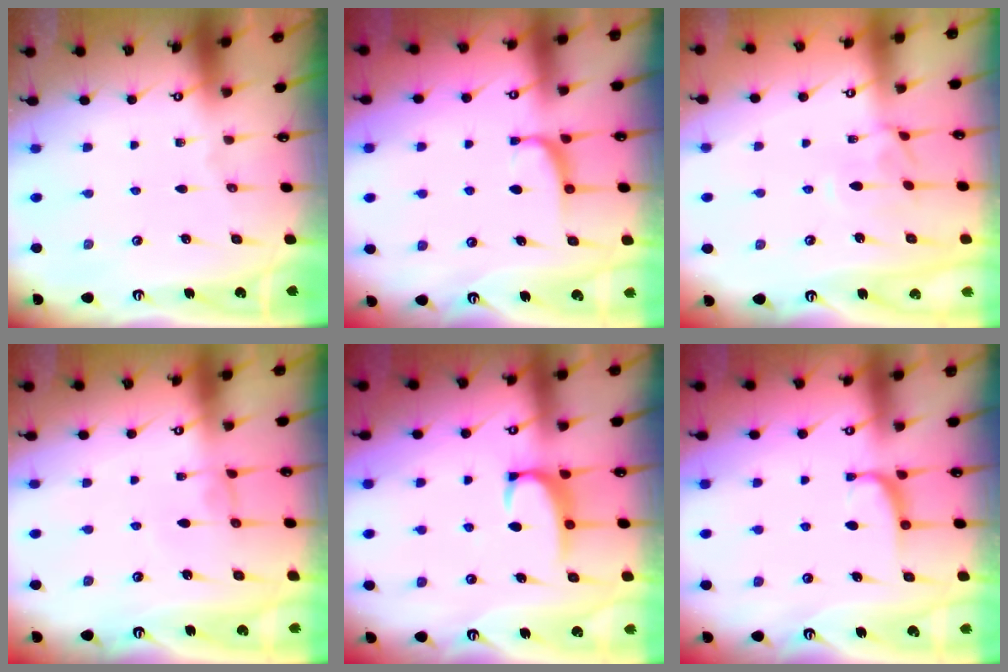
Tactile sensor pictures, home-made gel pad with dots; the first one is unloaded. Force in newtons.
{"total": 1.6, "press": 1.5, "slide": 0.5}
{"total": 2.7, "press": 2.6, "slide": 0.5}
{"total": 0.7, "press": 0.6, "slide": 0.4}
{"total": 2.2, "press": 2.1, "slide": 0.6}
{"total": 1.6, "press": 1.5, "slide": 0.5}